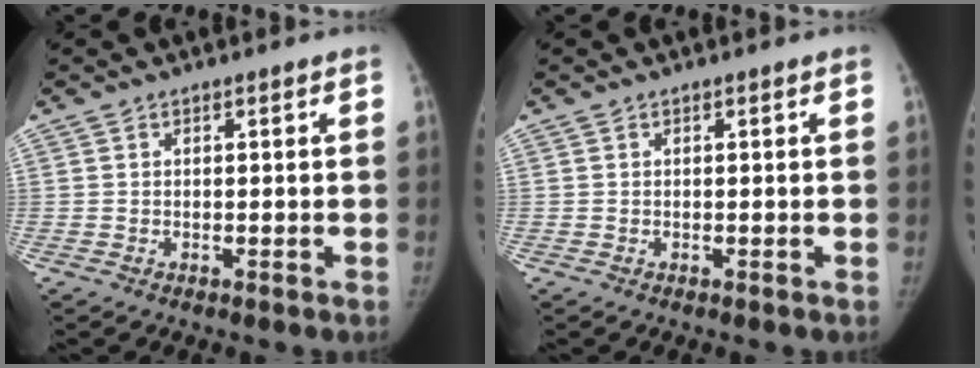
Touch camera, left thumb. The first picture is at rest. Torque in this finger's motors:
{"motor_torque": [0.04, 0.03, 0.18, -0.17, 0.00]}